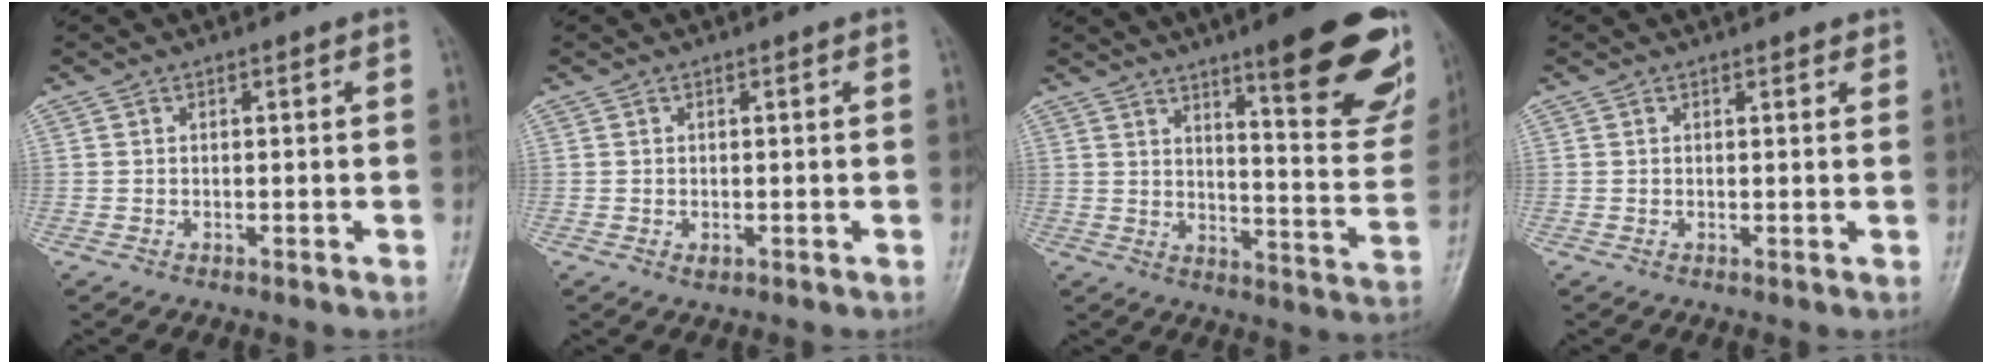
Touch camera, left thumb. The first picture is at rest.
{"total": 1.1, "force": [0.0, 0.7, 0.8], "torque": [-0.010, -0.002, 0.001]}
{"total": 21.7, "force": [12.8, 4.5, 17.0], "torque": [-0.181, -0.070, 0.178]}
{"total": 1.5, "force": [1.2, 0.5, 0.7], "torque": [-0.005, -0.004, 0.013]}